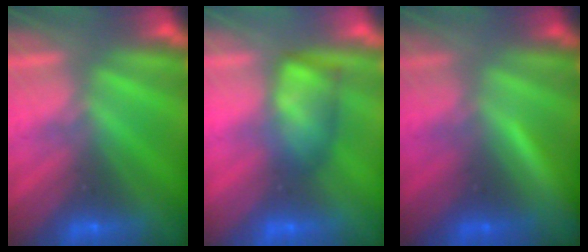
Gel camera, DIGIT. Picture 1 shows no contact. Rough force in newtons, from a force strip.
{"total": 4.7}
{"total": 1.7}